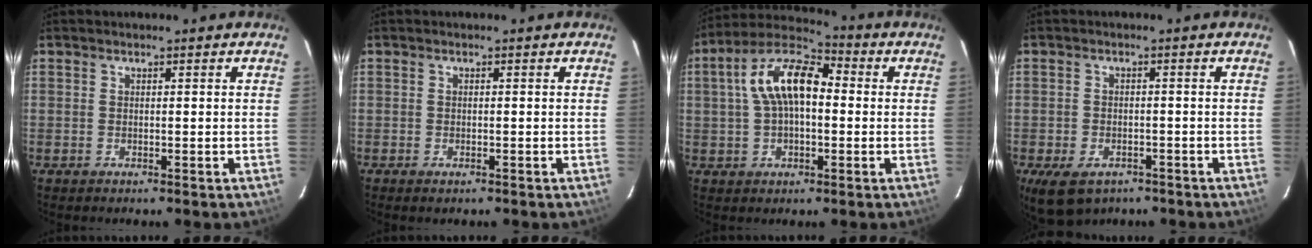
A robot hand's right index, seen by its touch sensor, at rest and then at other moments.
{"total": 1.0, "force": [-0.7, 0.5, 0.6], "torque": [-0.011, -0.002, -0.013]}
{"total": 12.6, "force": [1.2, 6.7, 10.6], "torque": [-0.203, 0.033, 0.014]}
{"total": 8.3, "force": [-5.1, 4.8, 4.4], "torque": [-0.093, -0.017, -0.076]}